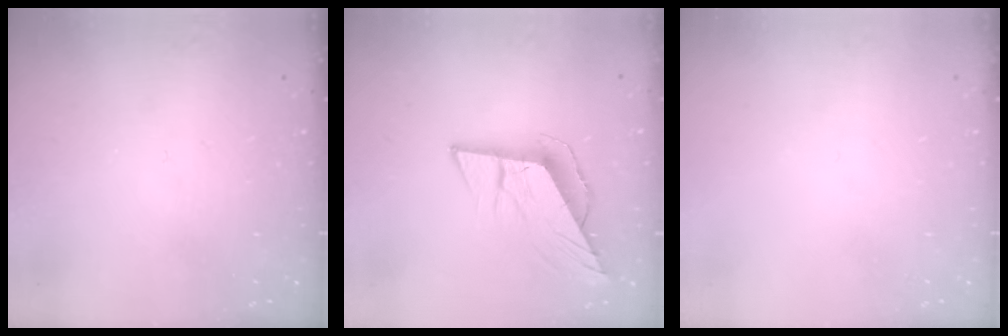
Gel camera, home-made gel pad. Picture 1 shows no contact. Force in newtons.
{"total": 8.7, "press": 8.7, "slide": 0.3}
{"total": 0.0}